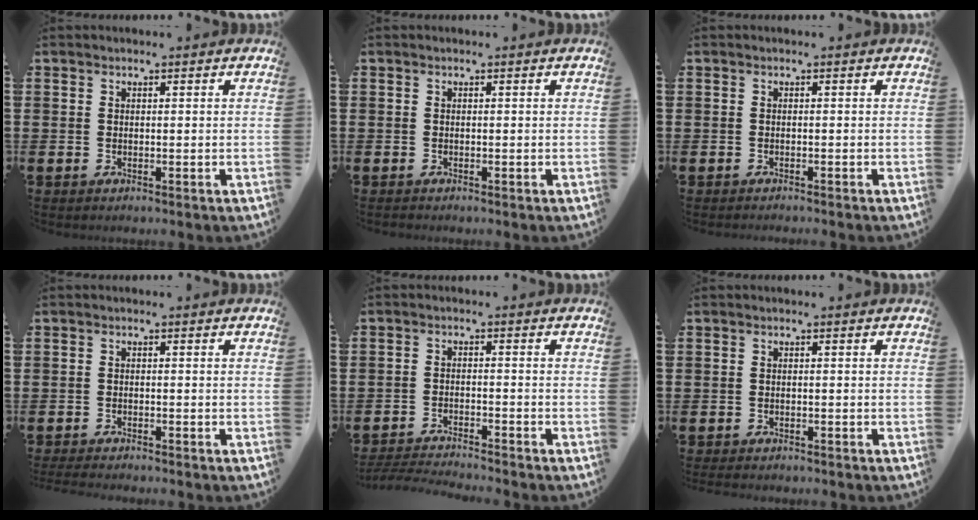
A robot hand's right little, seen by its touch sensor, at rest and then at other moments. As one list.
[{"total": 0.0}, {"total": 0.0}, {"total": 1.1, "force": [-1.1, 0.0, 0.2], "torque": [-0.005, 0.002, -0.021]}, {"total": 2.6, "force": [-2.6, -0.2, 0.1], "torque": [-0.004, 0.002, -0.055]}, {"total": 0.7, "force": [-0.7, 0.1, 0.1], "torque": [-0.004, 0.000, -0.014]}]